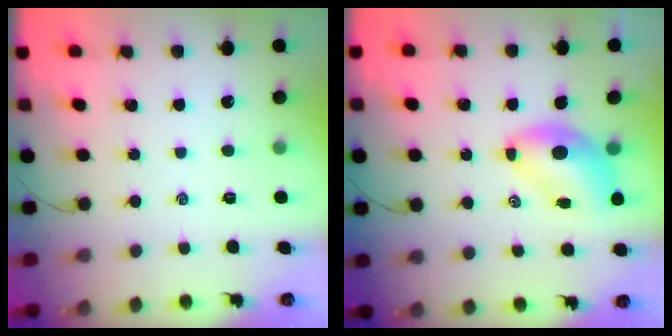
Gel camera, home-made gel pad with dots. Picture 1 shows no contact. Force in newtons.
{"total": 7.0, "press": 6.8, "slide": 1.4}